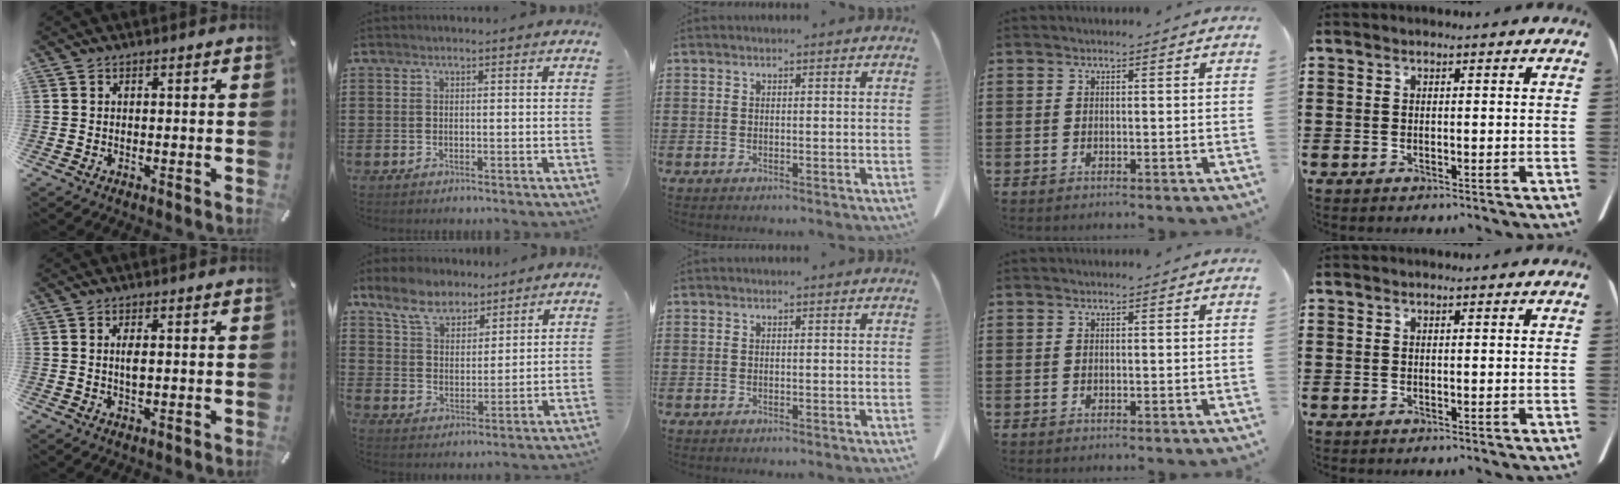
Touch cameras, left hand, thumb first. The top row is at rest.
{"thumb": {"total": 2.7, "force": [0.3, 0.8, 2.5], "torque": [-0.058, -0.003, 0.001]}, "index": {"total": 7.2, "force": [6.0, 3.0, 2.7], "torque": [-0.079, -0.005, 0.112]}}